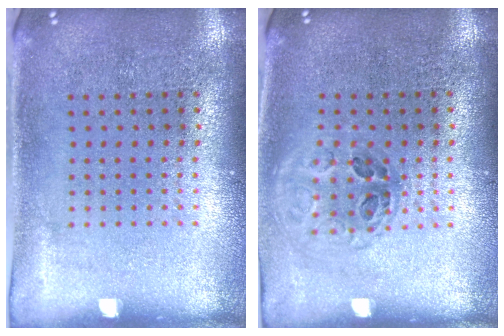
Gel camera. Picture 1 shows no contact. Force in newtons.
{"total": 1.1, "press": 1.0, "slide": 0.4}